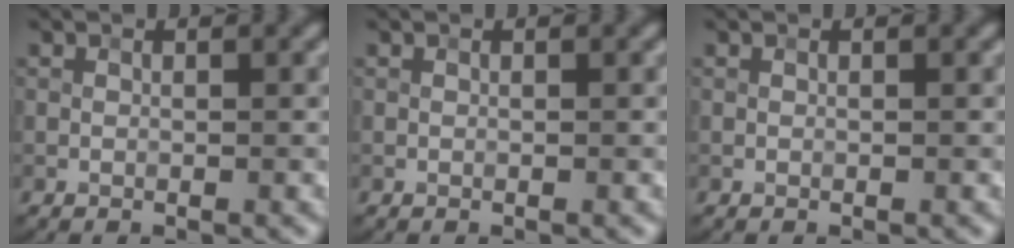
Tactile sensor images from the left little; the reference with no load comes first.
{"total": 0.0}
{"total": 0.0}